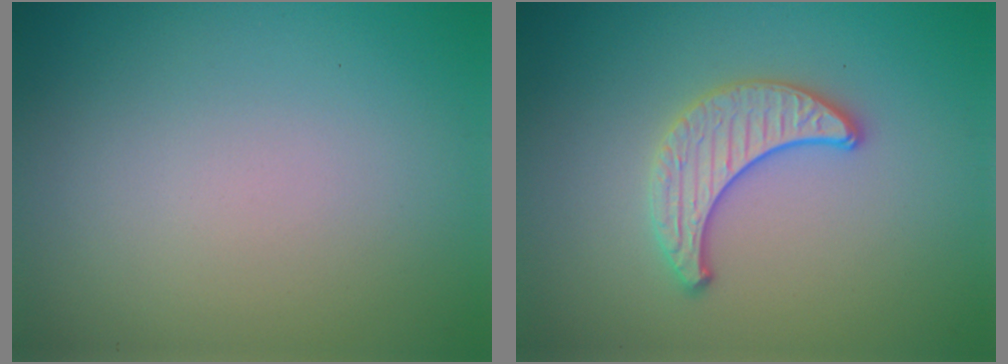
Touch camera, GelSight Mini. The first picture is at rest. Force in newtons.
{"total": 3.0, "press": 3.0, "slide": 0.5}